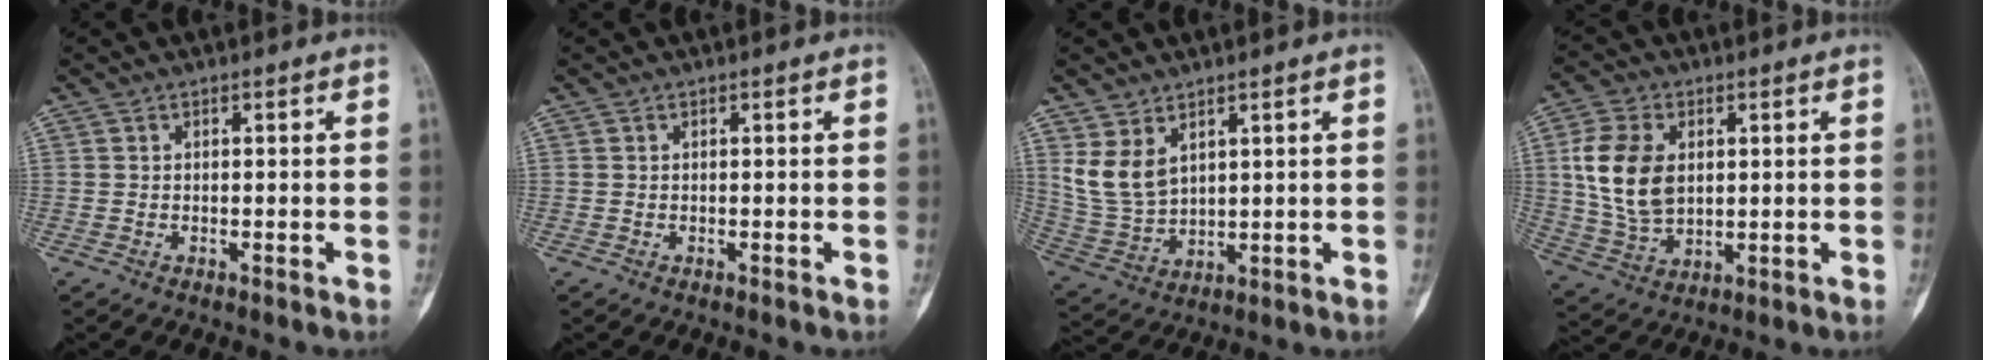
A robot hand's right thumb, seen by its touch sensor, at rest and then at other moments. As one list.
[{"total": 0.0}, {"total": 7.8, "force": [3.8, 4.9, 4.8], "torque": [-0.086, -0.018, 0.095]}, {"total": 12.6, "force": [2.2, 8.3, 9.2], "torque": [-0.171, -0.006, 0.048]}]